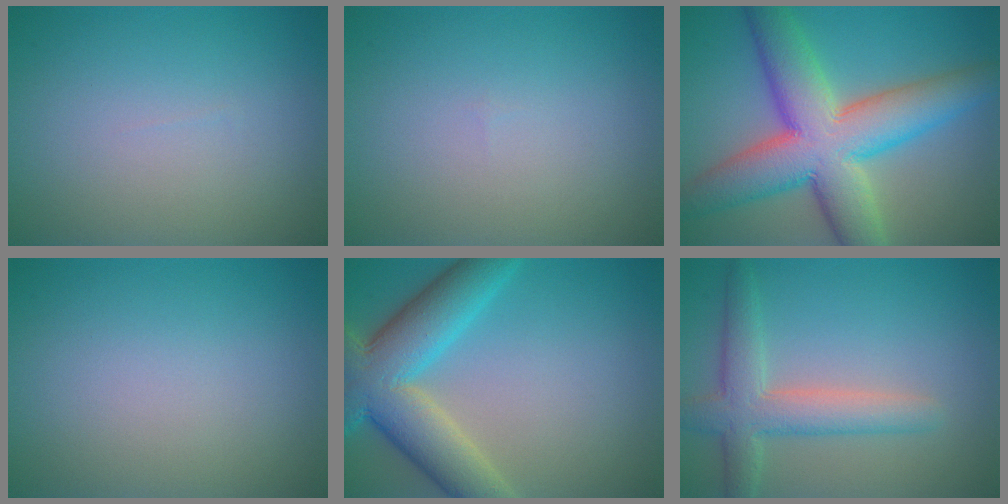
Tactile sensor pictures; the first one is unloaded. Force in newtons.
{"total": 0.0}
{"total": 11.4, "press": 11.4, "slide": 0.4}
{"total": 0.0}
{"total": 9.2, "press": 9.2, "slide": 0.5}
{"total": 4.5, "press": 4.4, "slide": 0.4}